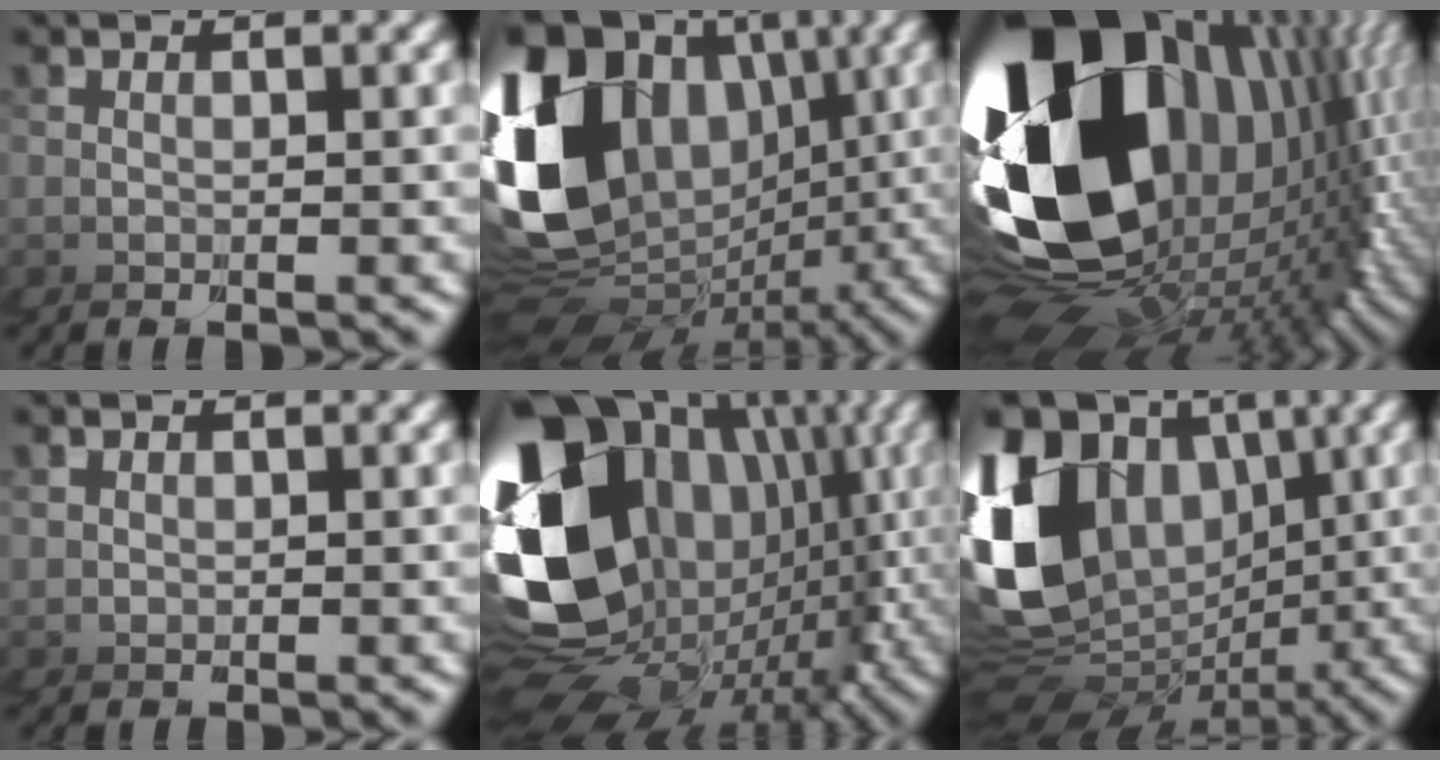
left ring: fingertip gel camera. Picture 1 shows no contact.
{"total": 16.3, "force": [0.3, 11.8, 11.3], "torque": [-0.210, 0.003, 0.000]}
{"total": 32.5, "force": [-1.0, 18.9, 26.4], "torque": [-0.386, -0.024, 0.003]}
{"total": 2.0, "force": [0.6, 1.9, -0.4], "torque": [-0.003, -0.008, 0.011]}
{"total": 23.4, "force": [-2.4, 15.3, 17.5], "torque": [-0.277, -0.031, -0.027]}
{"total": 14.0, "force": [0.5, 10.8, 9.0], "torque": [-0.179, 0.004, -0.002]}